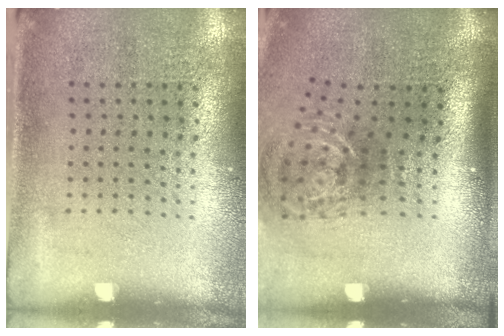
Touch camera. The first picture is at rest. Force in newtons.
{"total": 1.9, "press": 1.2, "slide": 1.4}